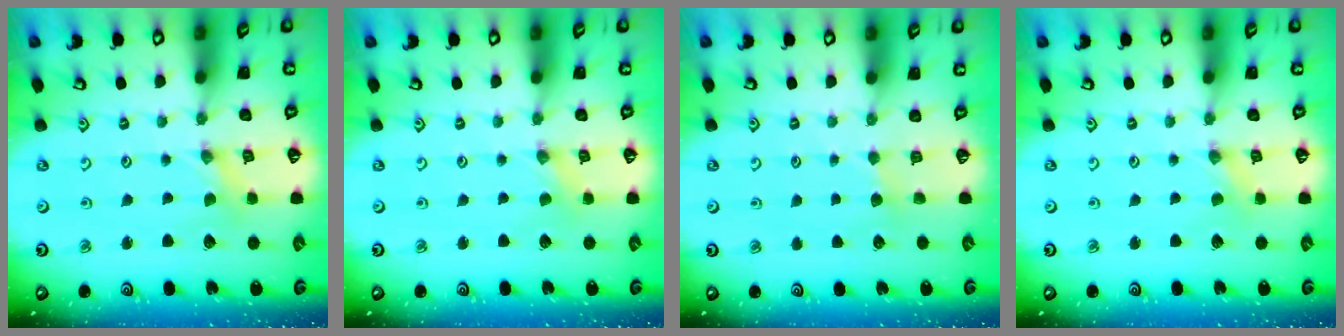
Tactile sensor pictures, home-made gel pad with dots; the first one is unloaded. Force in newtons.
{"total": 0.0}
{"total": 2.2, "press": 2.2, "slide": 0.3}
{"total": 0.0}